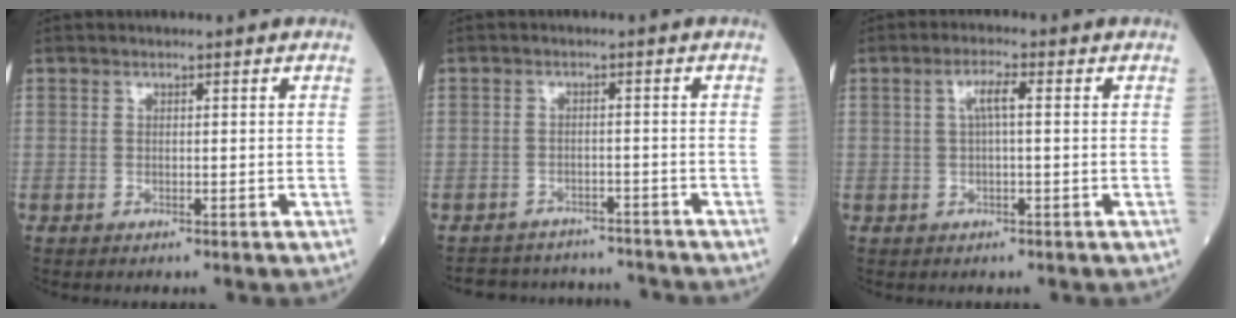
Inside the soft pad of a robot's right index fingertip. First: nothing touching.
{"total": 9.5, "force": [-8.8, 3.5, 0.8], "torque": [-0.012, 0.023, -0.119]}
{"total": 3.5, "force": [0.7, 0.9, 3.3], "torque": [-0.073, 0.014, 0.015]}